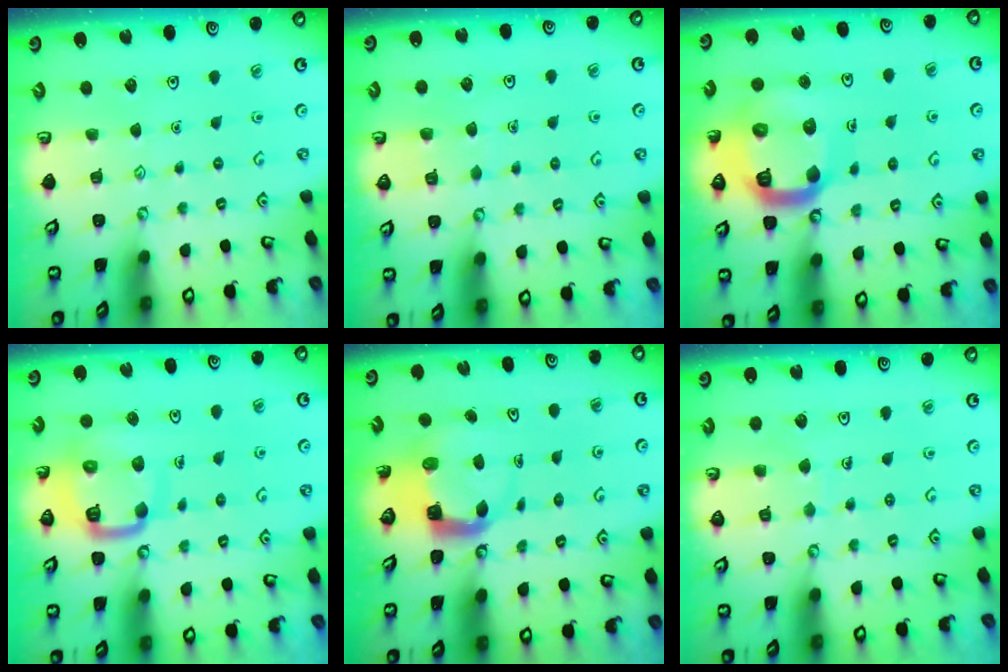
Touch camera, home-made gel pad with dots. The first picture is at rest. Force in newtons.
{"total": 3.9, "press": 3.8, "slide": 0.3}
{"total": 19.8, "press": 19.7, "slide": 2.1}
{"total": 11.9, "press": 11.9, "slide": 1.4}
{"total": 5.2, "press": 5.1, "slide": 0.7}
{"total": 4.3, "press": 4.2, "slide": 0.4}